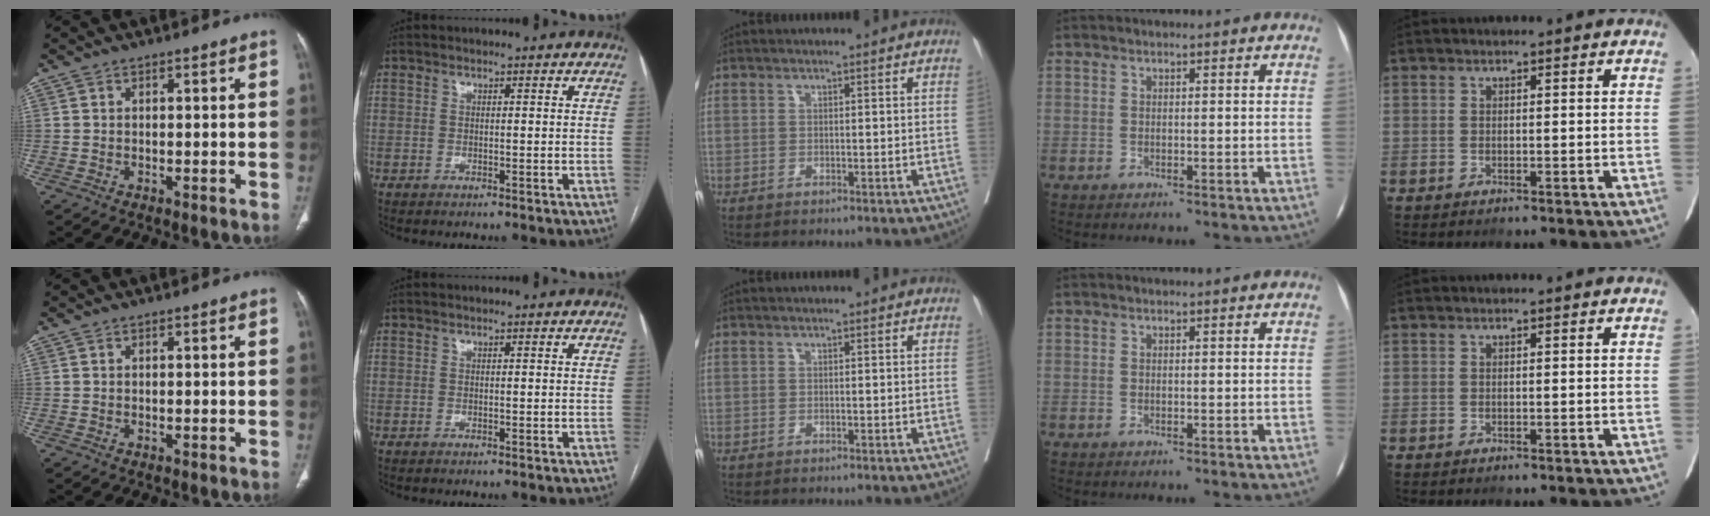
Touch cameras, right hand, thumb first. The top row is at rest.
{}